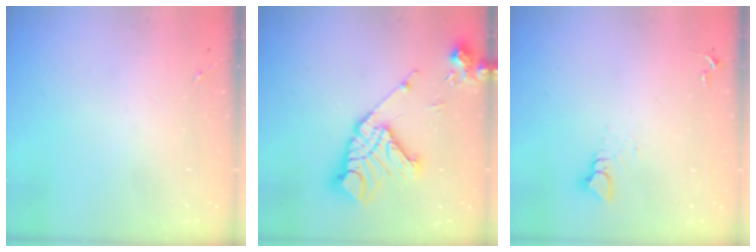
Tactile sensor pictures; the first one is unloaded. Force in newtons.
{"total": 18.0, "press": 17.9, "slide": 2.5}
{"total": 3.9, "press": 3.9, "slide": 0.4}